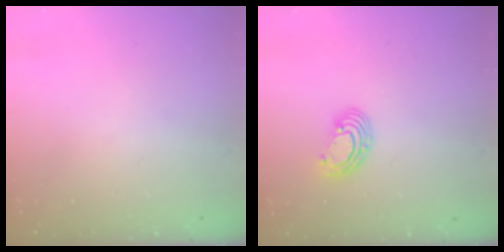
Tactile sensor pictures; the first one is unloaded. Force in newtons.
{"total": 6.7, "press": 6.6, "slide": 0.7}